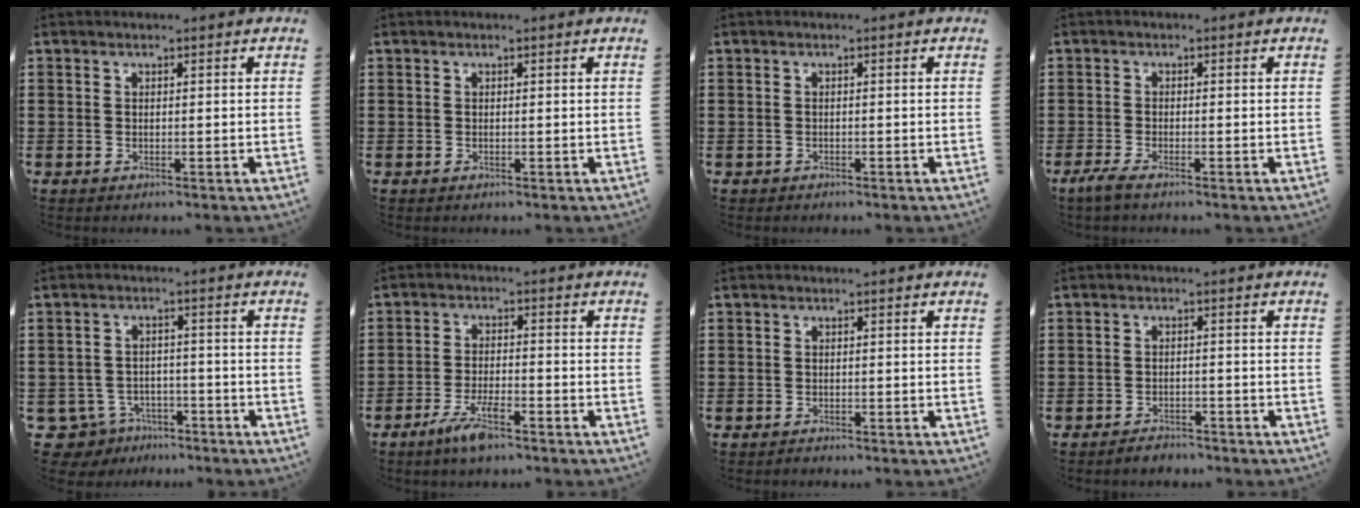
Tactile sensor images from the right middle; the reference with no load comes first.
{"total": 0.0}
{"total": 0.5, "force": [-0.4, 0.2, 0.0], "torque": [-0.002, 0.002, -0.010]}
{"total": 1.6, "force": [-1.1, 0.2, 1.2], "torque": [-0.029, -0.004, -0.023]}
{"total": 4.2, "force": [-3.8, 1.7, 0.7], "torque": [-0.042, -0.001, -0.085]}
{"total": 5.5, "force": [-3.7, 1.3, 3.8], "torque": [-0.080, 0.000, -0.070]}
{"total": 0.7, "force": [-0.7, 0.3, -0.1], "torque": [0.001, 0.003, -0.016]}
{"total": 2.0, "force": [-1.9, 0.4, 0.0], "torque": [-0.008, 0.003, -0.041]}